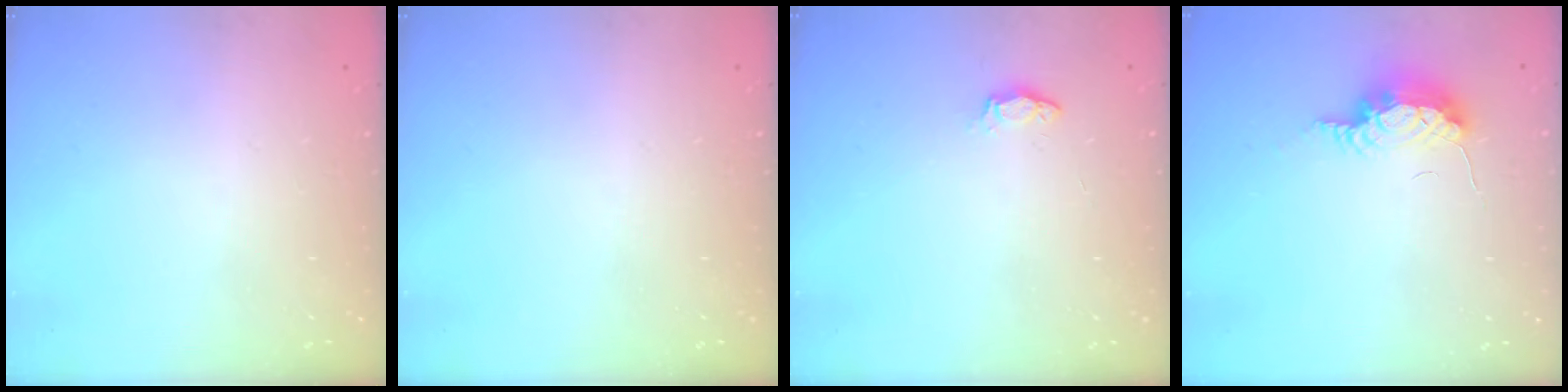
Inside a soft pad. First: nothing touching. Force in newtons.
{"total": 0.0}
{"total": 3.2, "press": 3.2, "slide": 0.5}
{"total": 7.7, "press": 7.4, "slide": 1.8}